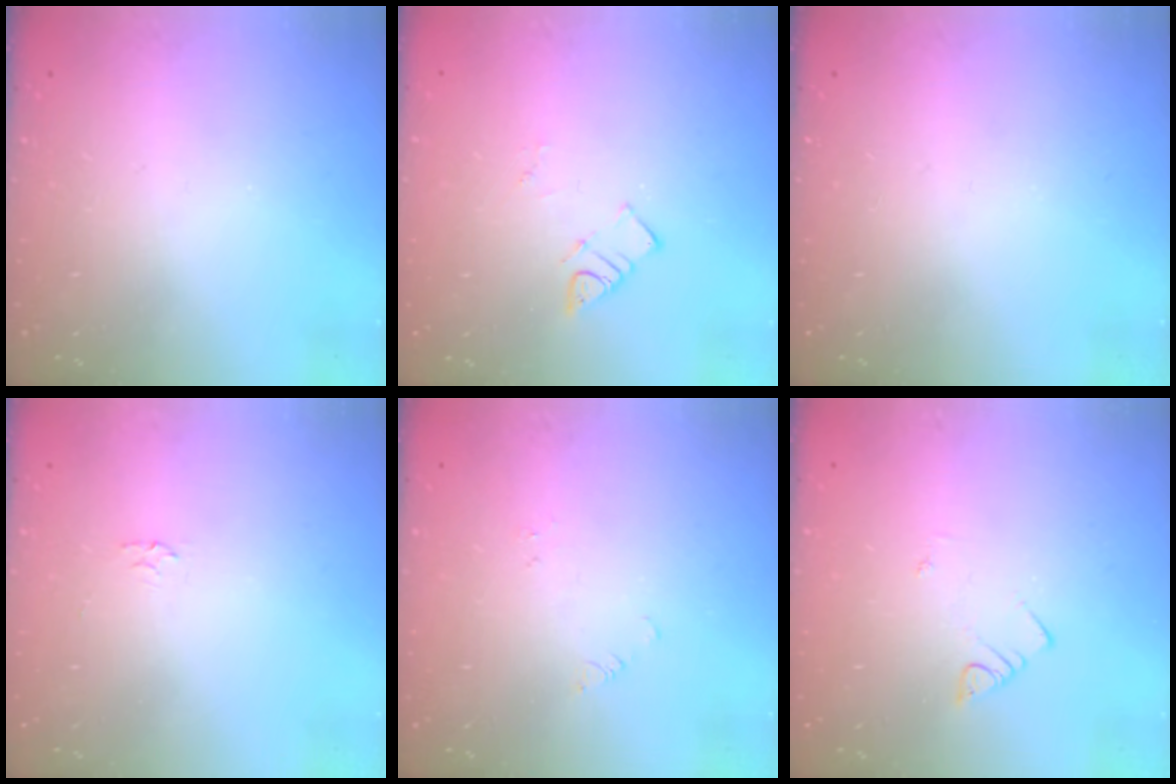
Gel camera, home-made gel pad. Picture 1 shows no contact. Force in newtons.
{"total": 3.2, "press": 3.2, "slide": 0.2}
{"total": 0.0}
{"total": 2.3, "press": 2.3, "slide": 0.4}
{"total": 2.2, "press": 2.2, "slide": 0.2}
{"total": 2.1, "press": 2.1, "slide": 0.4}